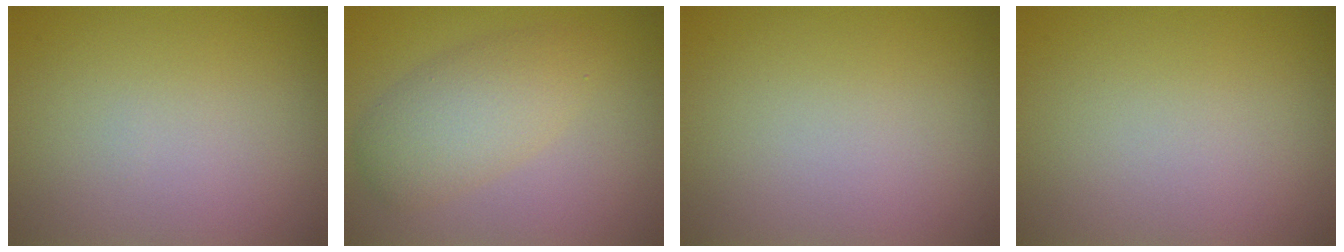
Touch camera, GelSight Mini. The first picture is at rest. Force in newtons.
{"total": 4.3, "press": 4.3, "slide": 0.1}
{"total": 0.0}
{"total": 0.0}